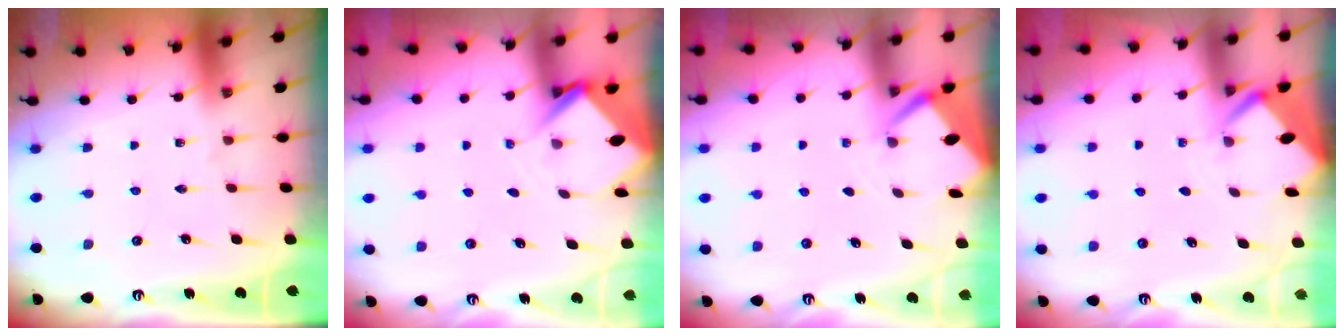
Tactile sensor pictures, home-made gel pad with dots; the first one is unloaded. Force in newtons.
{"total": 3.8, "press": 3.7, "slide": 0.3}
{"total": 2.5, "press": 2.5, "slide": 0.0}
{"total": 2.8, "press": 2.8, "slide": 0.2}